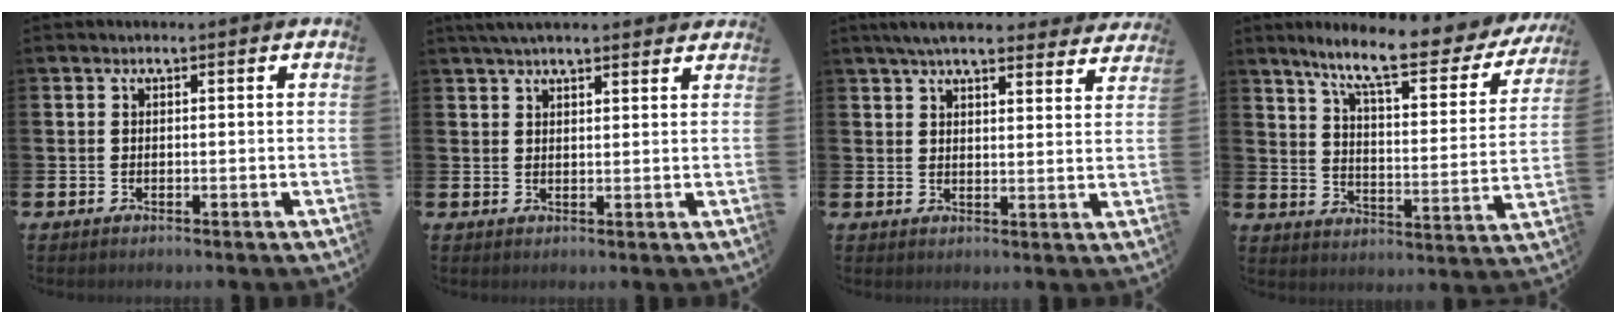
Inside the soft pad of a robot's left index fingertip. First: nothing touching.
{"total": 3.7, "force": [3.3, 0.6, 1.4], "torque": [-0.031, -0.005, 0.061]}
{"total": 6.2, "force": [5.7, 1.1, 2.1], "torque": [-0.044, -0.023, 0.102]}
{"total": 9.8, "force": [8.0, 1.6, 5.4], "torque": [-0.122, -0.051, 0.128]}